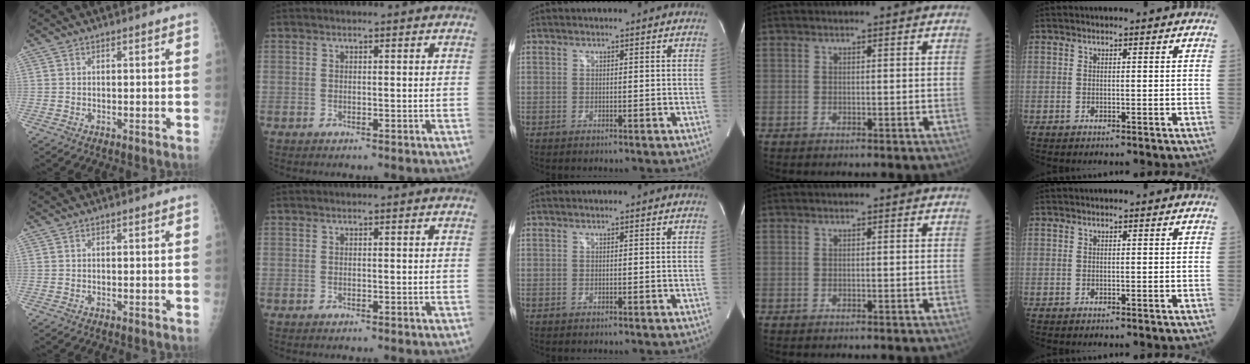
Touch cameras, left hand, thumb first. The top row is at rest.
{}